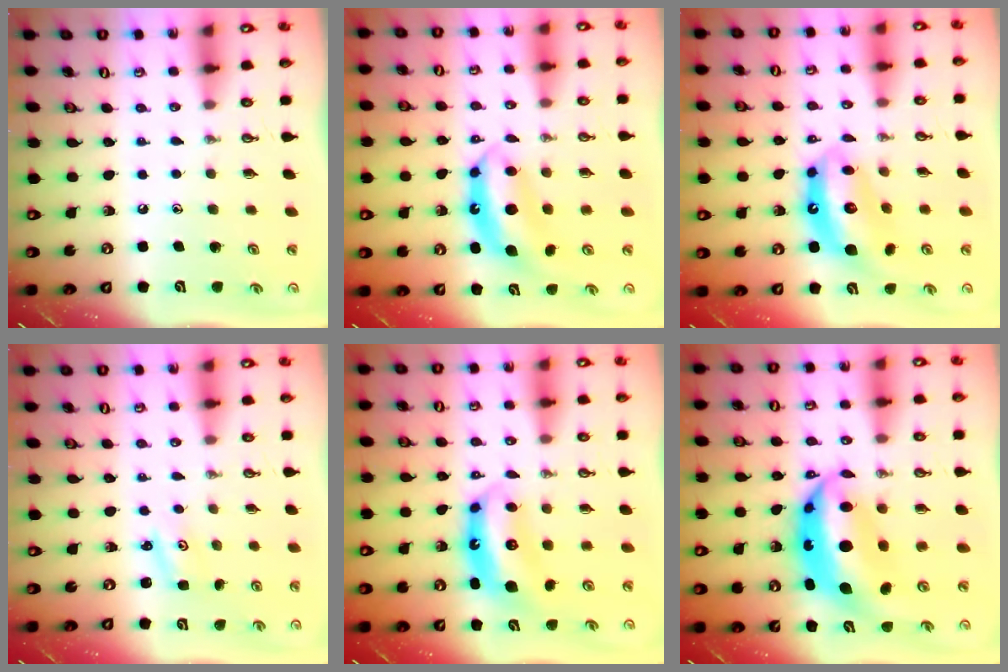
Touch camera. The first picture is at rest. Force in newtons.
{"total": 7.1, "press": 7.0, "slide": 0.6}
{"total": 12.8, "press": 12.7, "slide": 1.0}
{"total": 1.8, "press": 1.8, "slide": 0.3}
{"total": 6.9, "press": 6.9, "slide": 0.6}
{"total": 13.4, "press": 13.4, "slide": 1.0}